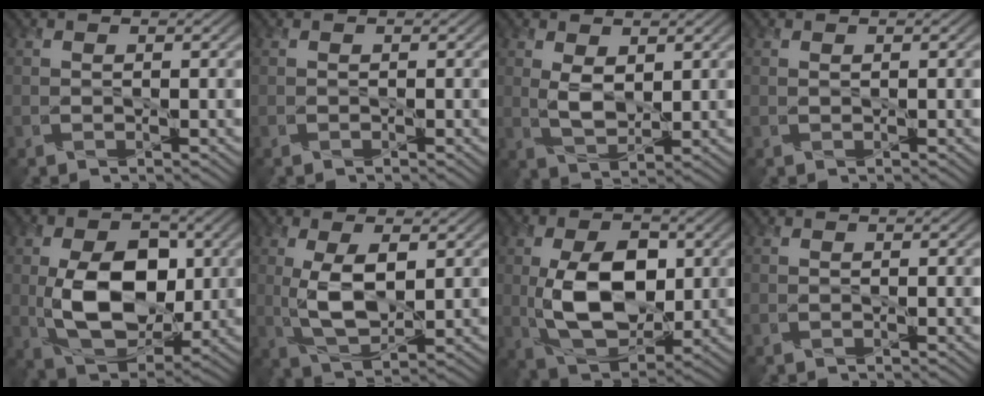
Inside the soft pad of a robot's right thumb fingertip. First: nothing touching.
{"total": 0.0}
{"total": 3.8, "force": [1.0, 2.0, 3.0], "torque": [-0.070, -0.005, 0.025]}
{"total": 0.0}
{"total": 12.2, "force": [-0.2, 7.8, 9.3], "torque": [-0.173, -0.004, 0.000]}
{"total": 7.2, "force": [0.8, 3.2, 6.3], "torque": [-0.141, -0.004, 0.021]}
{"total": 11.5, "force": [0.0, 6.9, 9.2], "torque": [-0.174, -0.002, 0.005]}
{"total": 0.0}